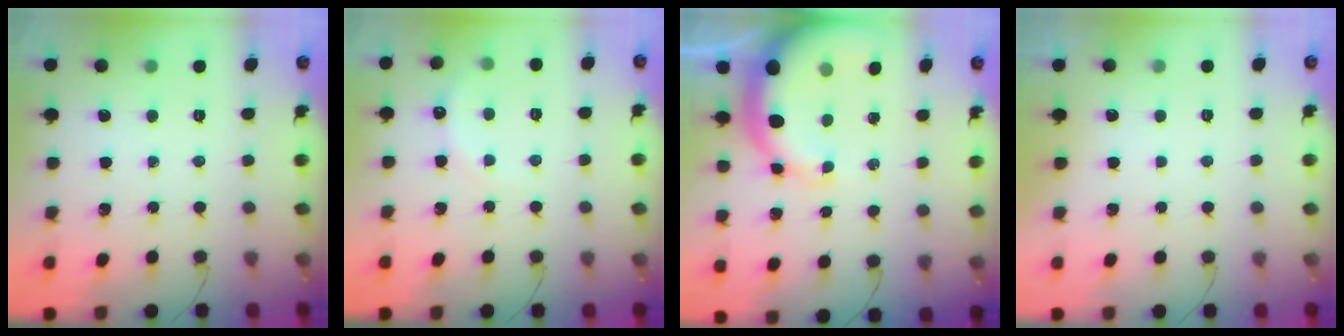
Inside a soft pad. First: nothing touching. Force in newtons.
{"total": 4.6, "press": 4.4, "slide": 1.5}
{"total": 10.5, "press": 10.2, "slide": 2.6}
{"total": 2.9, "press": 2.9, "slide": 0.1}